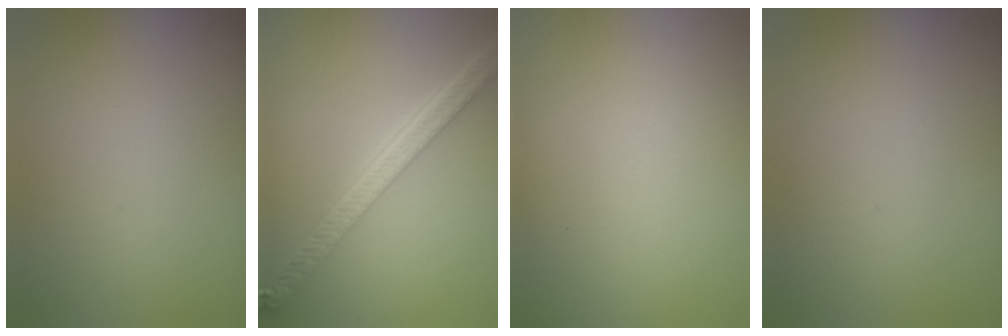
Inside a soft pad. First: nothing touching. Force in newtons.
{"total": 5.3, "press": 4.1, "slide": 3.4}
{"total": 0.0}
{"total": 0.0}